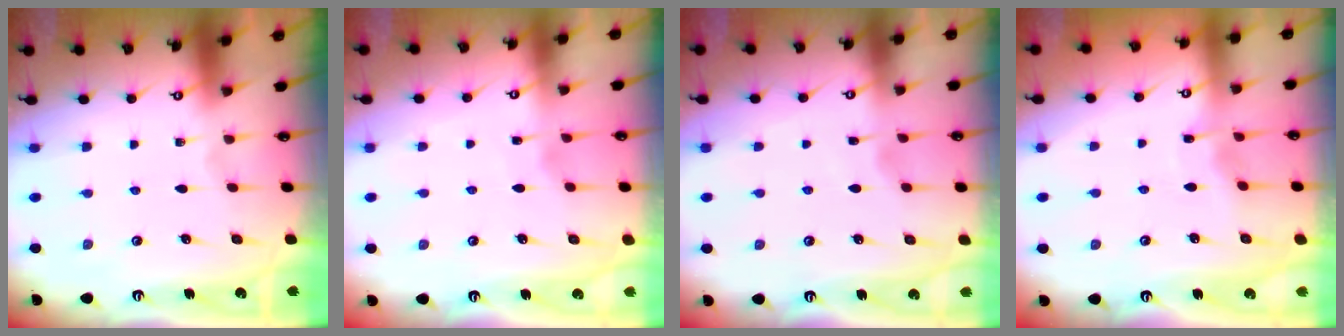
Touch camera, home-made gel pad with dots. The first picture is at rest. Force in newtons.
{"total": 1.8, "press": 1.8, "slide": 0.3}
{"total": 2.7, "press": 2.7, "slide": 0.3}
{"total": 3.6, "press": 3.6, "slide": 0.2}